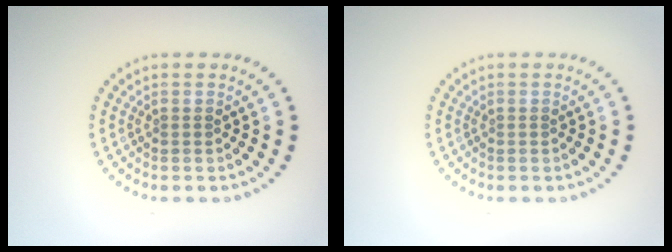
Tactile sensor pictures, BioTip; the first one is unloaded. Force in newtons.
{"total": 0.0}